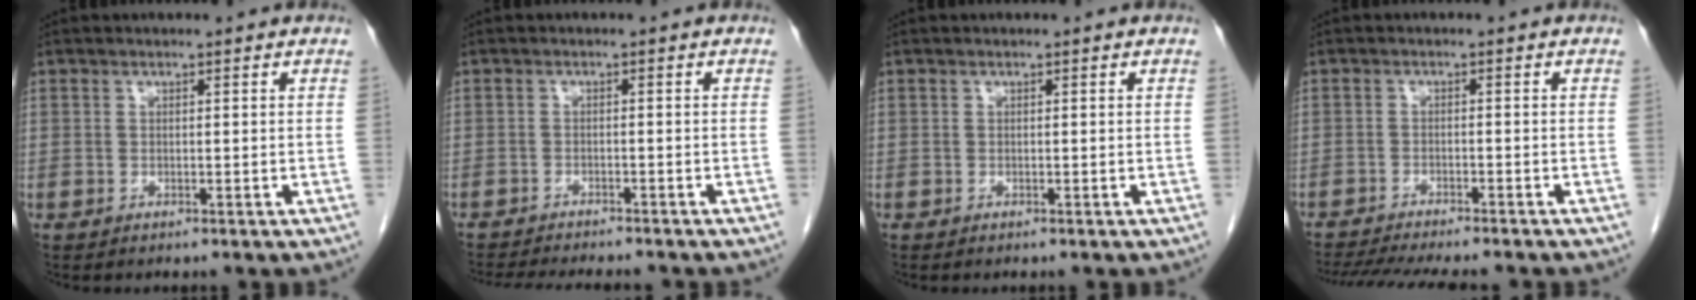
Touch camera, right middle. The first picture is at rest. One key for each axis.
{"total": 10.4, "fx": -9.5, "fy": 1.3, "fz": 4.1, "tx": -0.061, "ty": -0.014, "tz": -0.130}
{"total": 0.0}
{"total": 13.2, "fx": -11.7, "fy": 1.5, "fz": 6.0, "tx": -0.099, "ty": -0.018, "tz": -0.163}